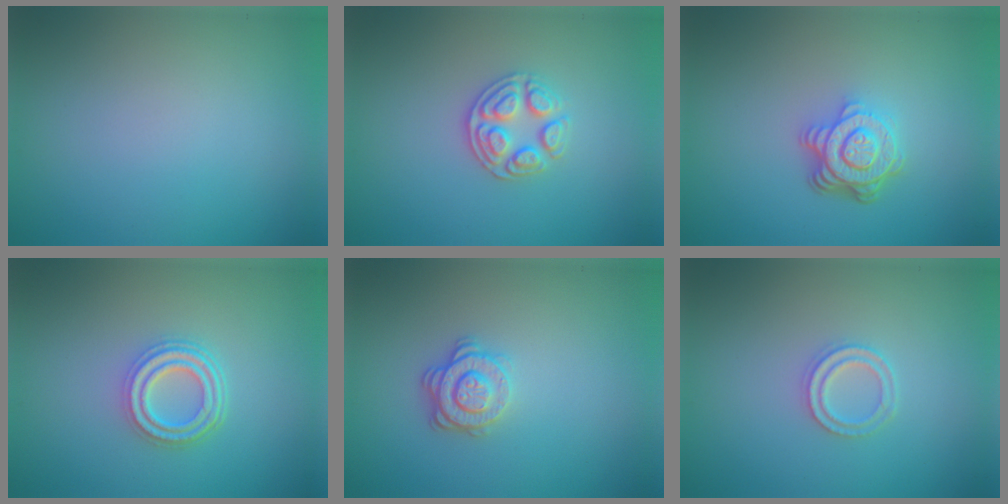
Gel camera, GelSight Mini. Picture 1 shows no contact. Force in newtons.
{"total": 3.0, "press": 2.8, "slide": 1.1}
{"total": 4.6, "press": 3.3, "slide": 3.2}
{"total": 3.8, "press": 3.0, "slide": 2.4}
{"total": 3.0, "press": 2.6, "slide": 1.5}
{"total": 2.0, "press": 1.9, "slide": 0.4}